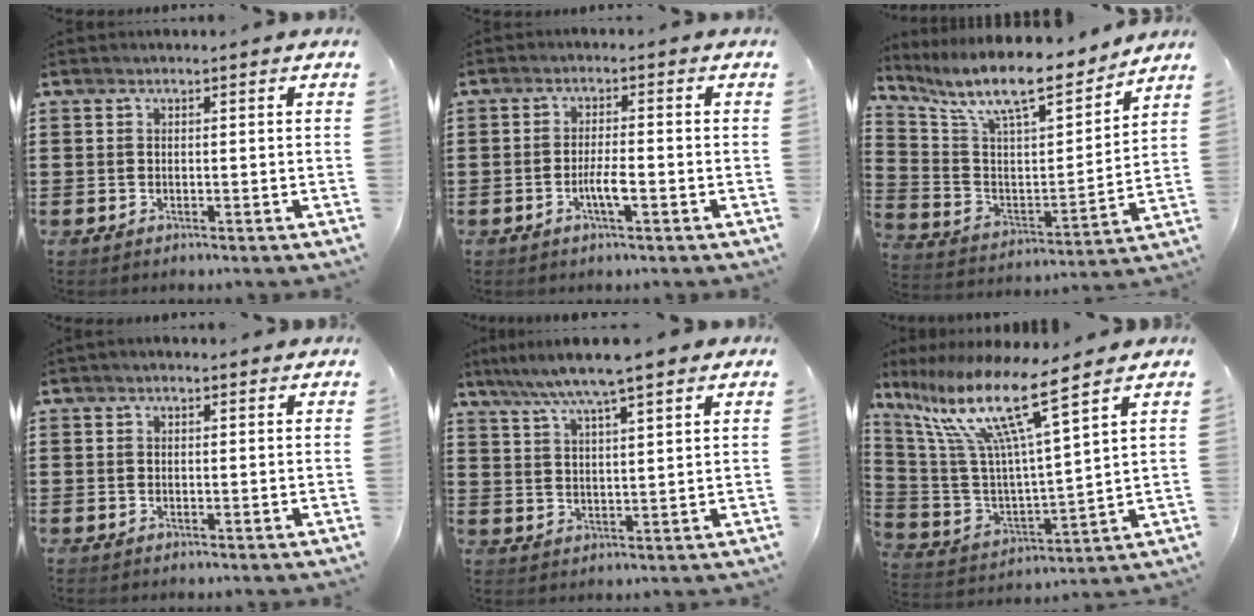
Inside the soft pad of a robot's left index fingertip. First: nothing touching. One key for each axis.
{"total": 3.4, "fx": -1.4, "fy": 0.7, "fz": 3.1, "tx": -0.061, "ty": 0.001, "tz": -0.027}
{"total": 11.4, "fx": 9.4, "fy": 2.0, "fz": 6.1, "tx": -0.149, "ty": -0.061, "tz": 0.158}
{"total": 0.6, "fx": 0.3, "fy": 0.4, "fz": 0.4, "tx": -0.008, "ty": 0.005, "tz": 0.005}
{"total": 6.6, "fx": 5.4, "fy": 0.0, "fz": 3.9, "tx": -0.092, "ty": -0.015, "tz": 0.092}
{"total": 13.6, "fx": 9.1, "fy": 1.2, "fz": 10.1, "tx": -0.228, "ty": -0.057, "tz": 0.144}